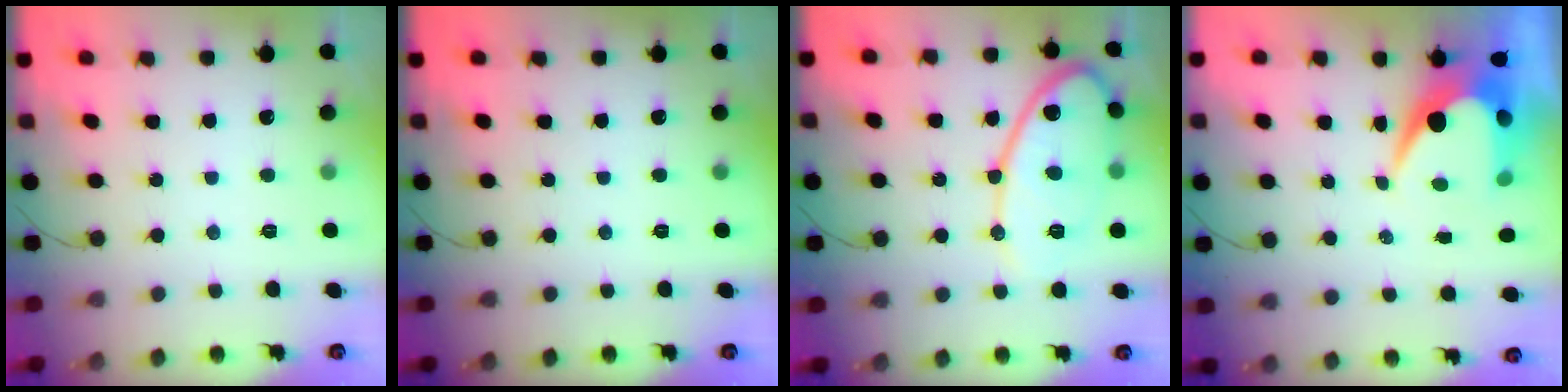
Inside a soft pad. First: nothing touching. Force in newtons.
{"total": 0.0}
{"total": 14.8, "press": 14.8, "slide": 1.3}
{"total": 8.7, "press": 8.7, "slide": 0.8}